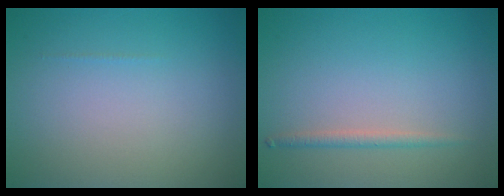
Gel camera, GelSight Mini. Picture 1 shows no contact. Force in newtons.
{"total": 1.2, "press": 1.2, "slide": 0.0}